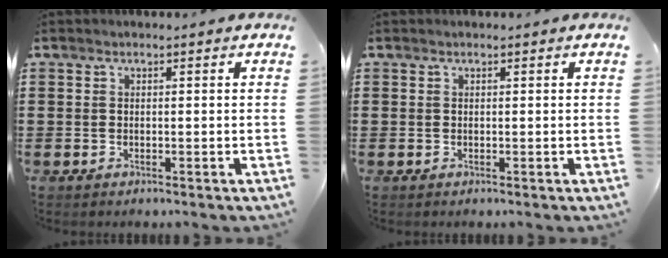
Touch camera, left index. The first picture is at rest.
{"total": 0.0}